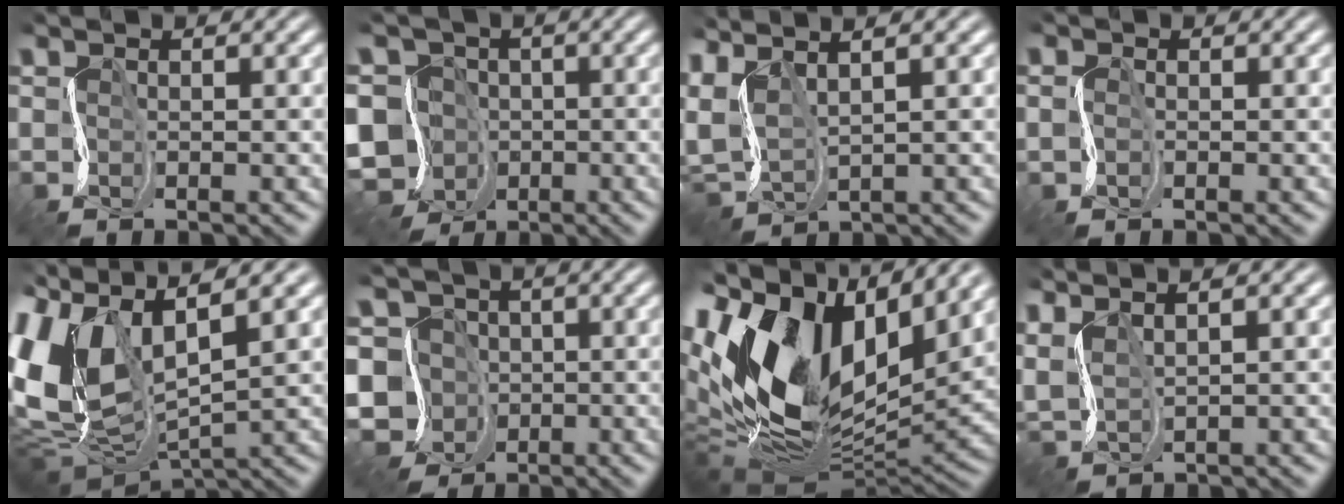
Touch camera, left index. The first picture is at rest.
{"total": 10.9, "force": [-5.4, 8.5, 4.2], "torque": [-0.081, -0.018, -0.115]}
{"total": 5.9, "force": [2.0, 2.3, 5.0], "torque": [-0.111, 0.013, 0.042]}
{"total": 0.8, "force": [-0.3, 0.7, 0.3], "torque": [-0.008, -0.006, -0.003]}
{"total": 11.0, "force": [3.2, 5.9, 8.7], "torque": [-0.209, -0.006, 0.060]}
{"total": 9.7, "force": [-4.0, 8.3, 3.3], "torque": [-0.066, 0.002, -0.105]}
{"total": 17.2, "force": [2.8, 9.8, 13.8], "torque": [-0.293, 0.006, 0.045]}
{"total": 5.8, "force": [3.3, 2.5, 4.1], "torque": [-0.109, 0.029, 0.060]}